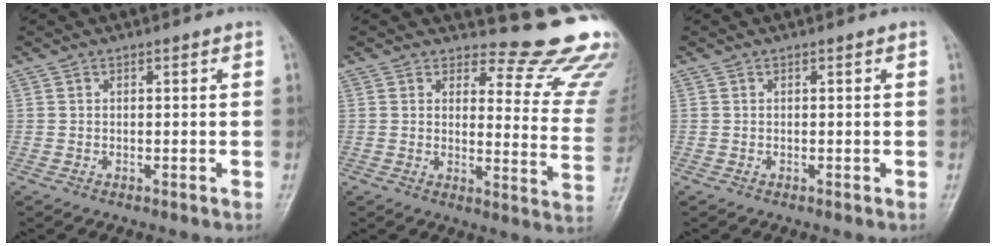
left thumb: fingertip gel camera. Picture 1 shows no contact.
{"total": 15.7, "force": [14.9, 3.9, 3.1], "torque": [0.015, -0.167, 0.143]}
{"total": 0.0}